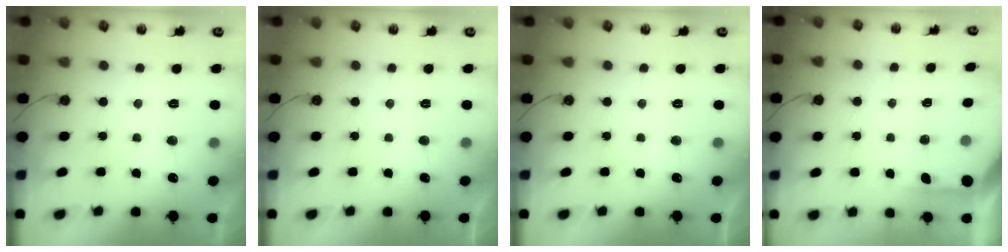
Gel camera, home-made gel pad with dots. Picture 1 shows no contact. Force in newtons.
{"total": 0.0}
{"total": 0.0}
{"total": 2.2, "press": 2.2, "slide": 0.3}